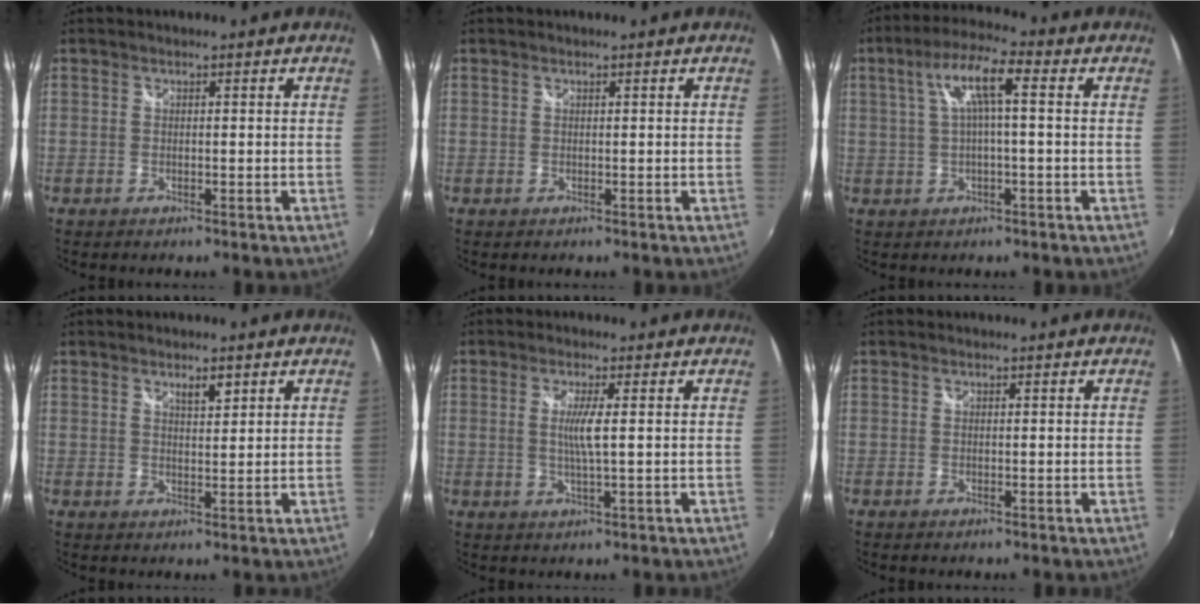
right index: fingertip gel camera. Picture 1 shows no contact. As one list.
[{"total": 0.0}, {"total": 7.8, "force": [1.4, 1.3, 7.6], "torque": [-0.141, 0.016, 0.029]}, {"total": 2.6, "force": [1.8, 0.8, 1.8], "torque": [-0.025, 0.001, 0.030]}, {"total": 3.6, "force": [0.4, -0.3, 3.6], "torque": [-0.067, -0.006, 0.006]}, {"total": 0.0}]